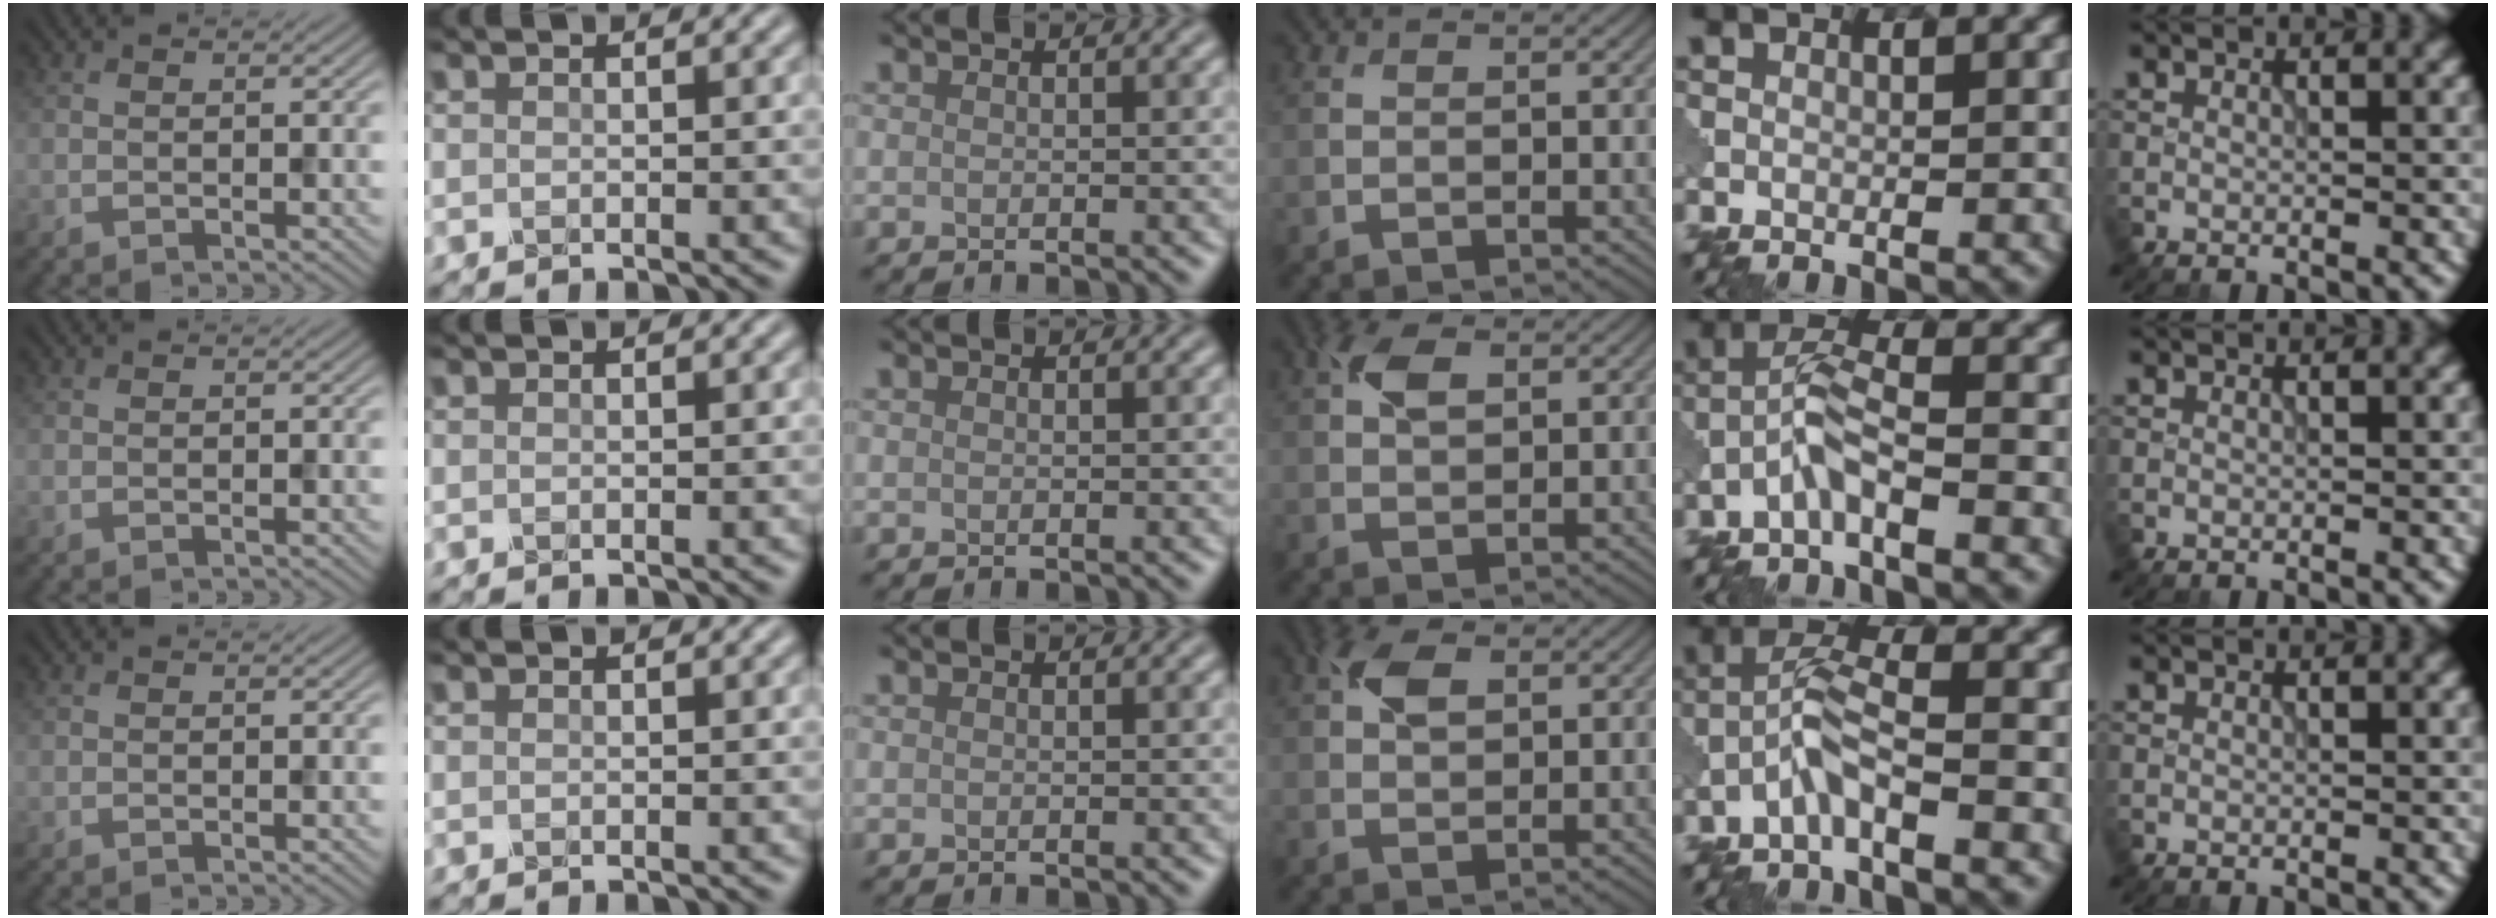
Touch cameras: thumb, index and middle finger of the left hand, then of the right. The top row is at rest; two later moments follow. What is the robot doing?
{"motion": "assemble", "object": "puzzle pieces"}